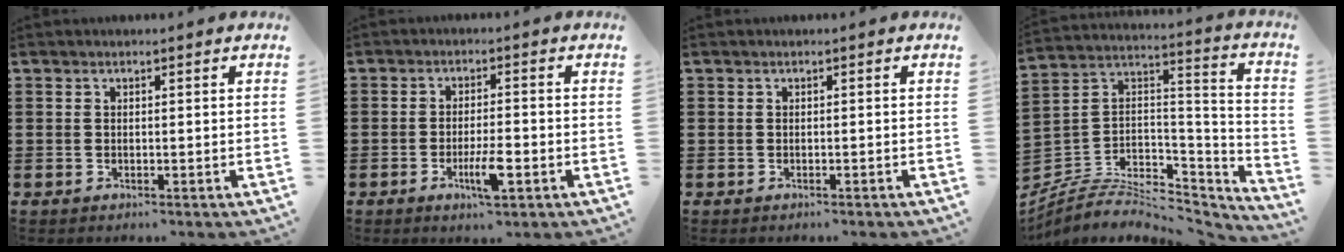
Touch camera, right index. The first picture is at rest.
{"total": 5.4, "force": [-2.1, 1.2, 4.8], "torque": [-0.090, -0.005, -0.038]}
{"total": 0.0}
{"total": 6.5, "force": [-4.6, 3.6, 2.6], "torque": [-0.061, 0.000, -0.091]}